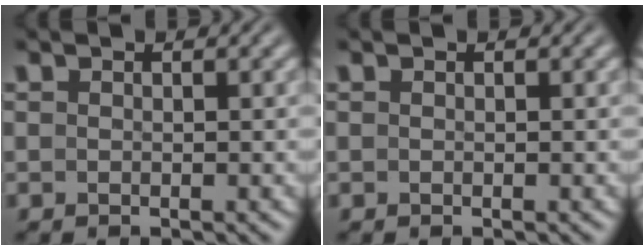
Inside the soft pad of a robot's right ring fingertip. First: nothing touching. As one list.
[{"total": 0.0}]